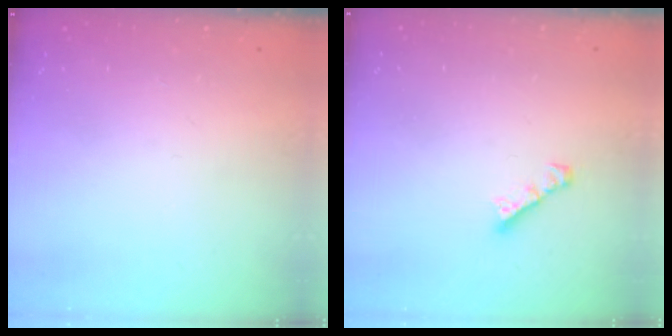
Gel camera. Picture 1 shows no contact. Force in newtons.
{"total": 3.0, "press": 3.0, "slide": 0.3}